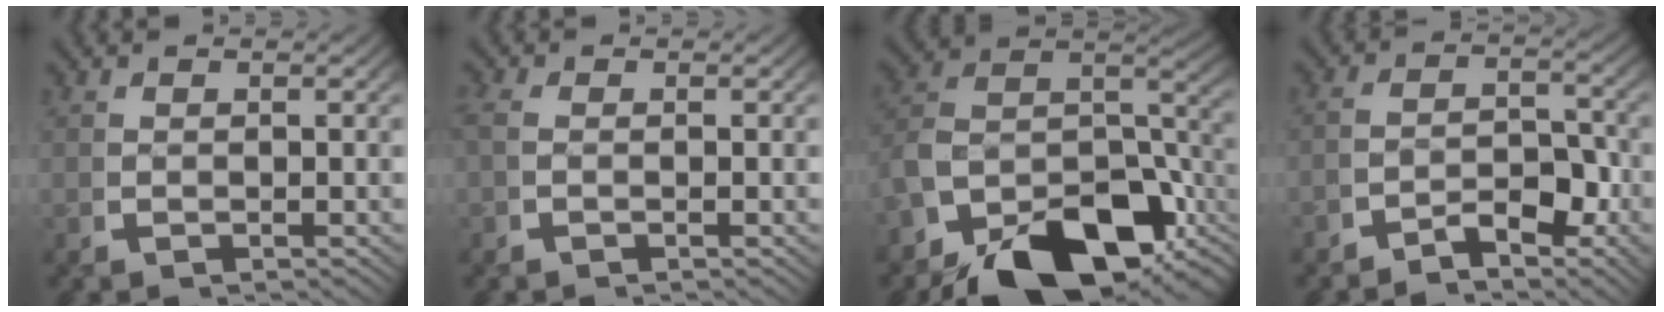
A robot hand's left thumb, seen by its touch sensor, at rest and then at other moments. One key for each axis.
{"total": 0.8, "fx": -0.2, "fy": 0.5, "fz": 0.6, "tx": -0.022, "ty": -0.002, "tz": -0.003}
{"total": 14.8, "fx": -4.4, "fy": 9.2, "fz": 10.7, "tx": -0.201, "ty": -0.037, "tz": -0.060}
{"total": 3.7, "fx": -2.3, "fy": 1.8, "fz": 2.3, "tx": -0.029, "ty": -0.011, "tz": -0.043}